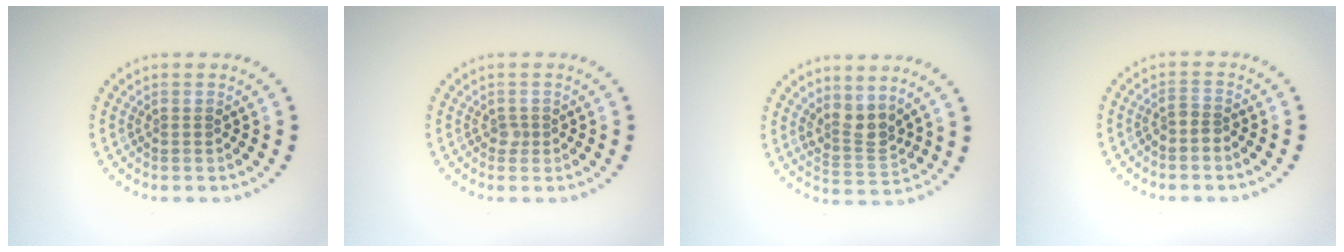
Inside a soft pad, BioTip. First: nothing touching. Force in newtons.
{"total": 0.7, "press": 0.5, "slide": 0.5}
{"total": 2.7, "press": 2.1, "slide": 1.7}
{"total": 1.0, "press": 0.7, "slide": 0.7}